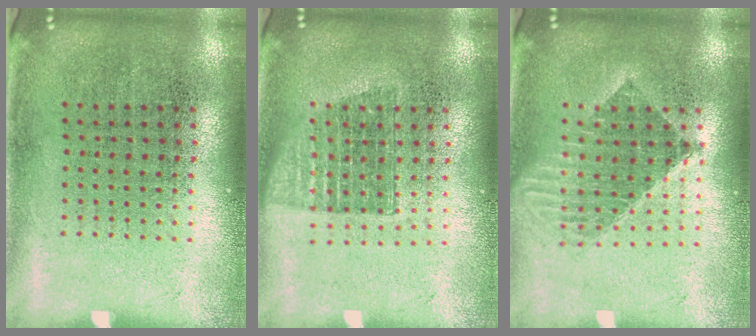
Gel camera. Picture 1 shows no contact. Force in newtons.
{"total": 1.4, "press": 1.1, "slide": 0.8}
{"total": 1.6, "press": 1.3, "slide": 0.9}